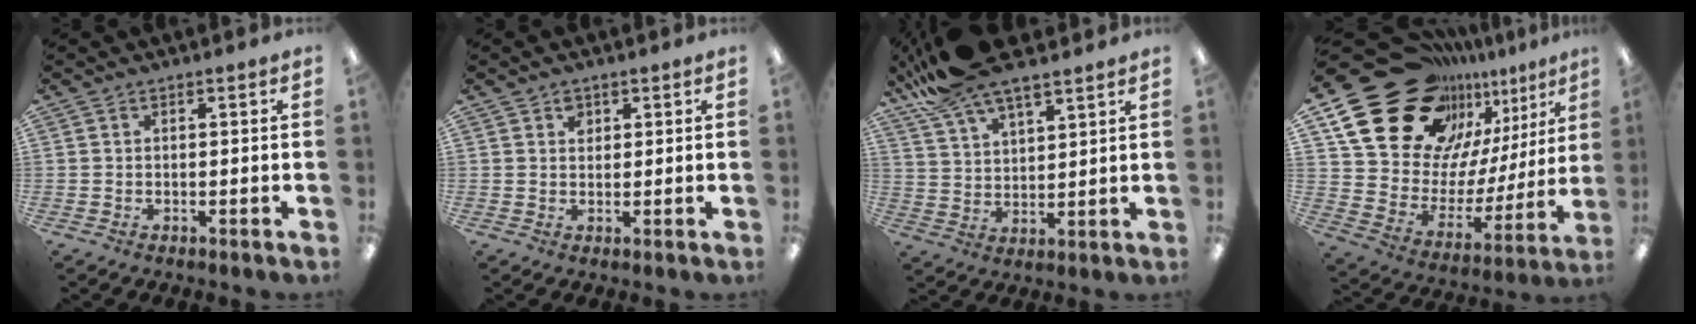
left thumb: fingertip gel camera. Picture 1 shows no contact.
{"total": 2.2, "force": [1.3, 1.6, 0.8], "torque": [-0.001, -0.005, 0.020]}
{"total": 12.3, "force": [10.4, 3.2, 5.8], "torque": [-0.130, -0.045, 0.193]}
{"total": 26.9, "force": [19.2, 15.0, 11.4], "torque": [-0.184, -0.128, 0.365]}